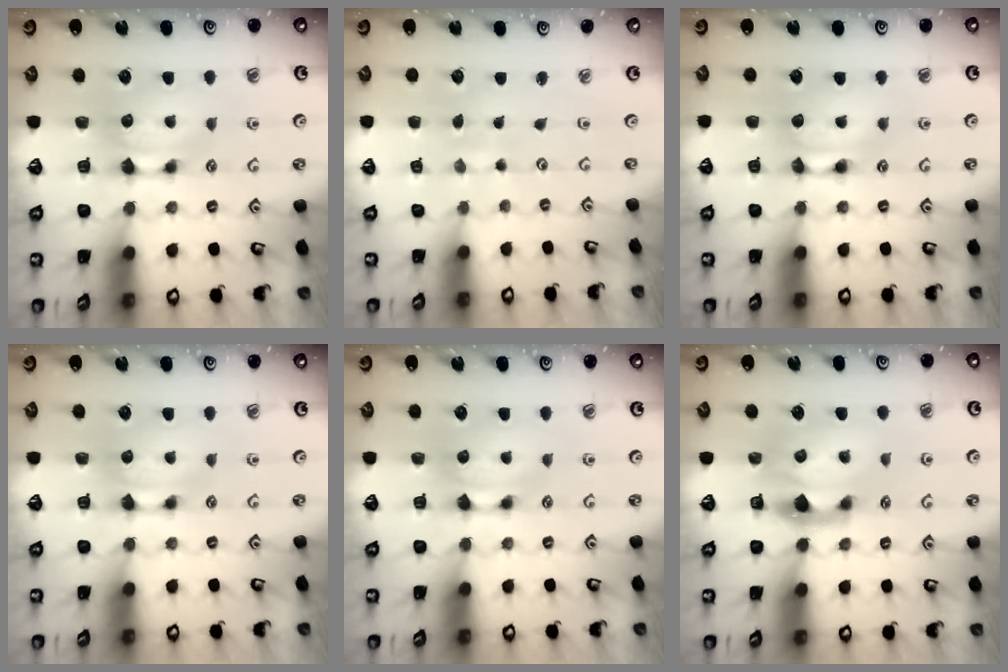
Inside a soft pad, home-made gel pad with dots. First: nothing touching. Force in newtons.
{"total": 6.1, "press": 6.1, "slide": 0.3}
{"total": 1.6, "press": 1.6, "slide": 0.1}
{"total": 0.0}
{"total": 0.0}
{"total": 3.0, "press": 2.7, "slide": 1.3}